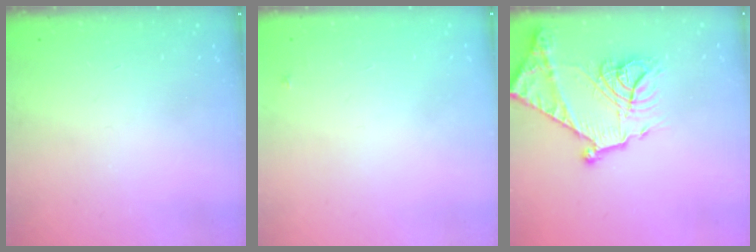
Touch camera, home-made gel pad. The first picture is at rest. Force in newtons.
{"total": 3.4, "press": 3.3, "slide": 0.4}
{"total": 20.7, "press": 20.6, "slide": 2.0}